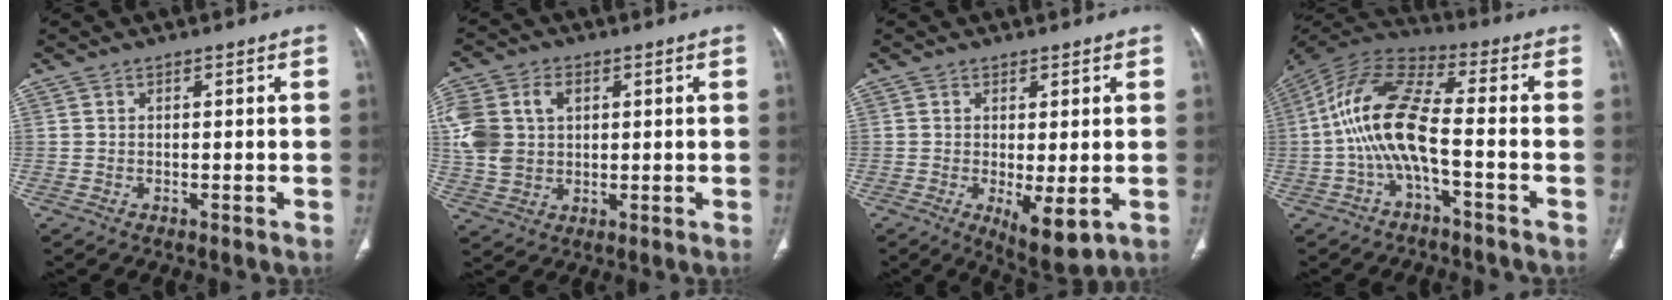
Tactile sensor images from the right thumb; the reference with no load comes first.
{"total": 12.5, "force": [2.7, 9.4, 7.7], "torque": [-0.164, 0.009, 0.057]}
{"total": 6.9, "force": [-1.4, 2.4, 6.4], "torque": [-0.099, -0.024, -0.012]}
{"total": 13.2, "force": [-2.6, 4.1, 12.3], "torque": [-0.265, 0.046, -0.057]}